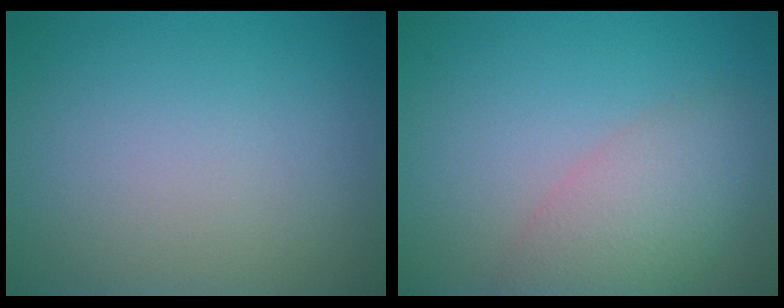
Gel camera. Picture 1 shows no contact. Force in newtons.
{"total": 5.0, "press": 5.0, "slide": 0.4}